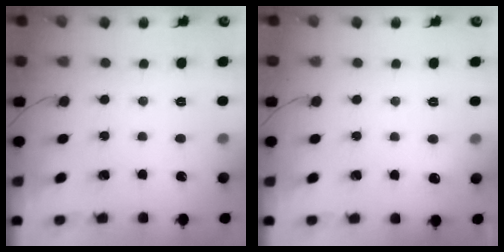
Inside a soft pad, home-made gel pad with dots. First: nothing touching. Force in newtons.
{"total": 3.7, "press": 3.4, "slide": 1.4}